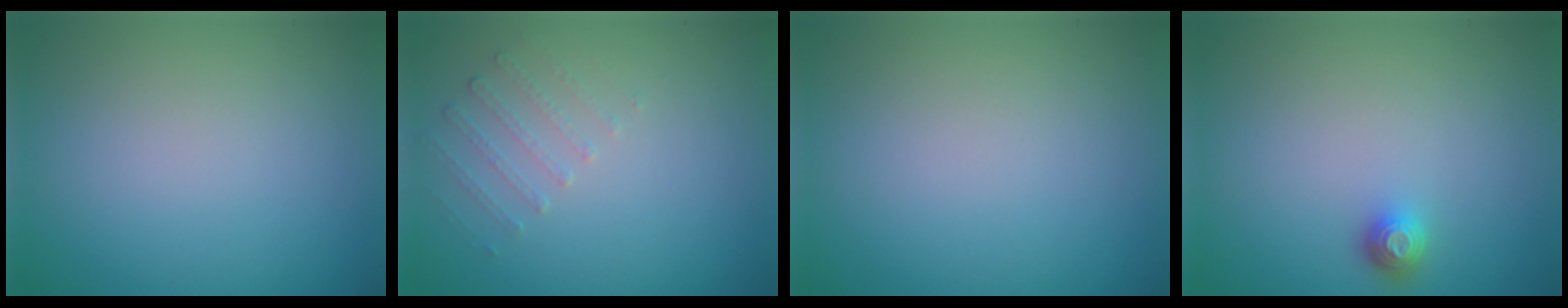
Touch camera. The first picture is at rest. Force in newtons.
{"total": 1.3, "press": 0.9, "slide": 1.0}
{"total": 0.0}
{"total": 1.3, "press": 1.1, "slide": 0.8}